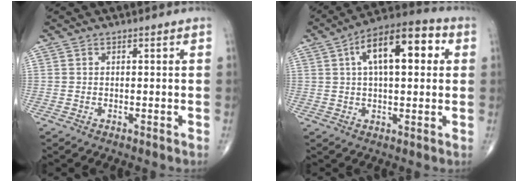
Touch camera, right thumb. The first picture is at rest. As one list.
[{"total": 15.3, "force": [4.1, 6.8, 13.0], "torque": [-0.188, 0.026, 0.055]}]